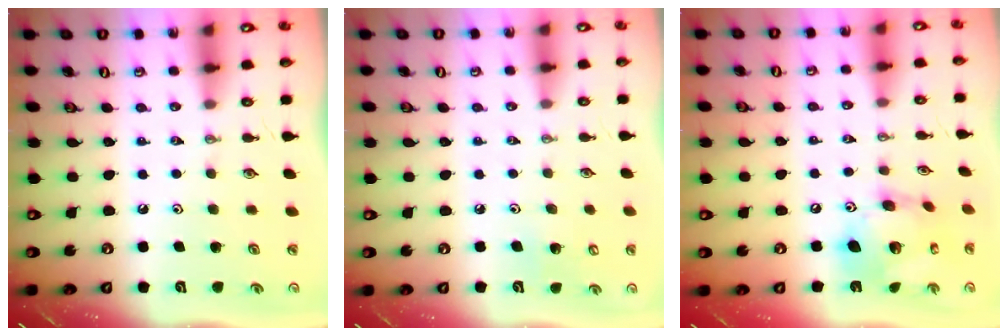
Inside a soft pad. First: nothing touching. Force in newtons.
{"total": 4.7, "press": 4.6, "slide": 0.9}
{"total": 16.4, "press": 16.3, "slide": 1.7}